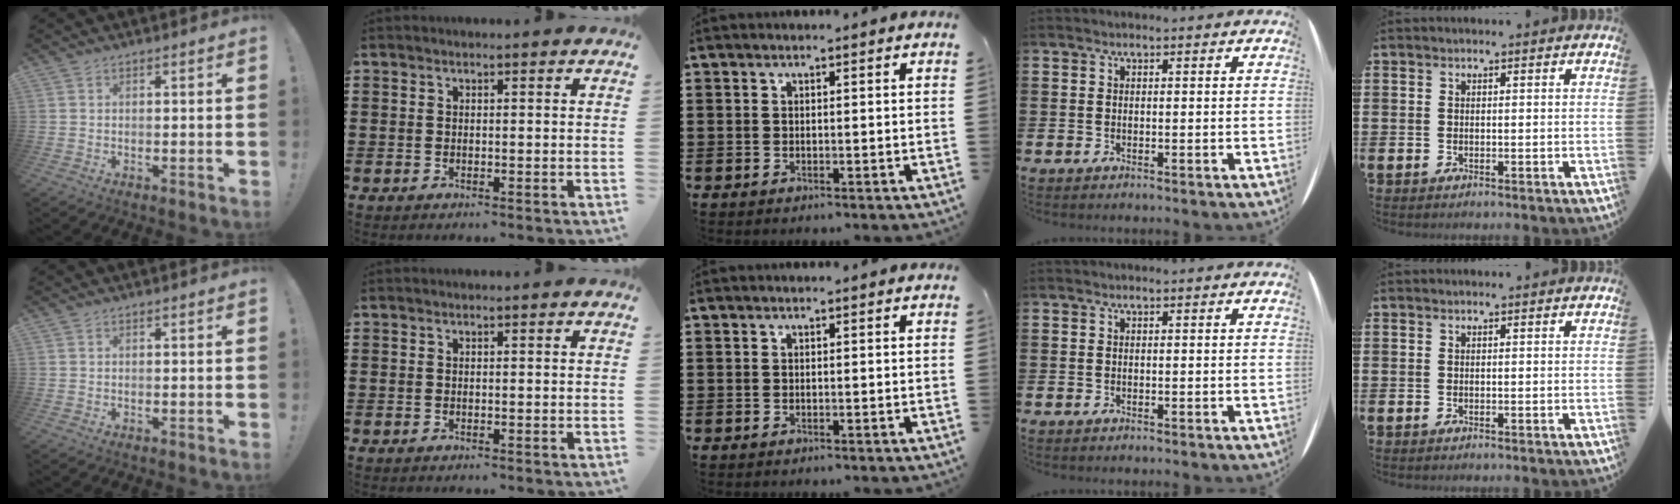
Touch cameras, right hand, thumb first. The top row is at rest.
{}